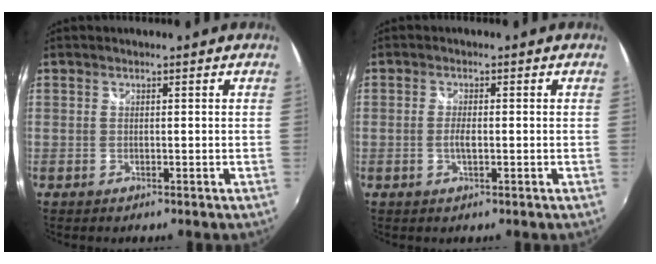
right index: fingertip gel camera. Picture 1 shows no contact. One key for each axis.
{"total": 2.0, "fx": -0.4, "fy": 0.6, "fz": 1.9, "tx": -0.038, "ty": -0.002, "tz": -0.008}